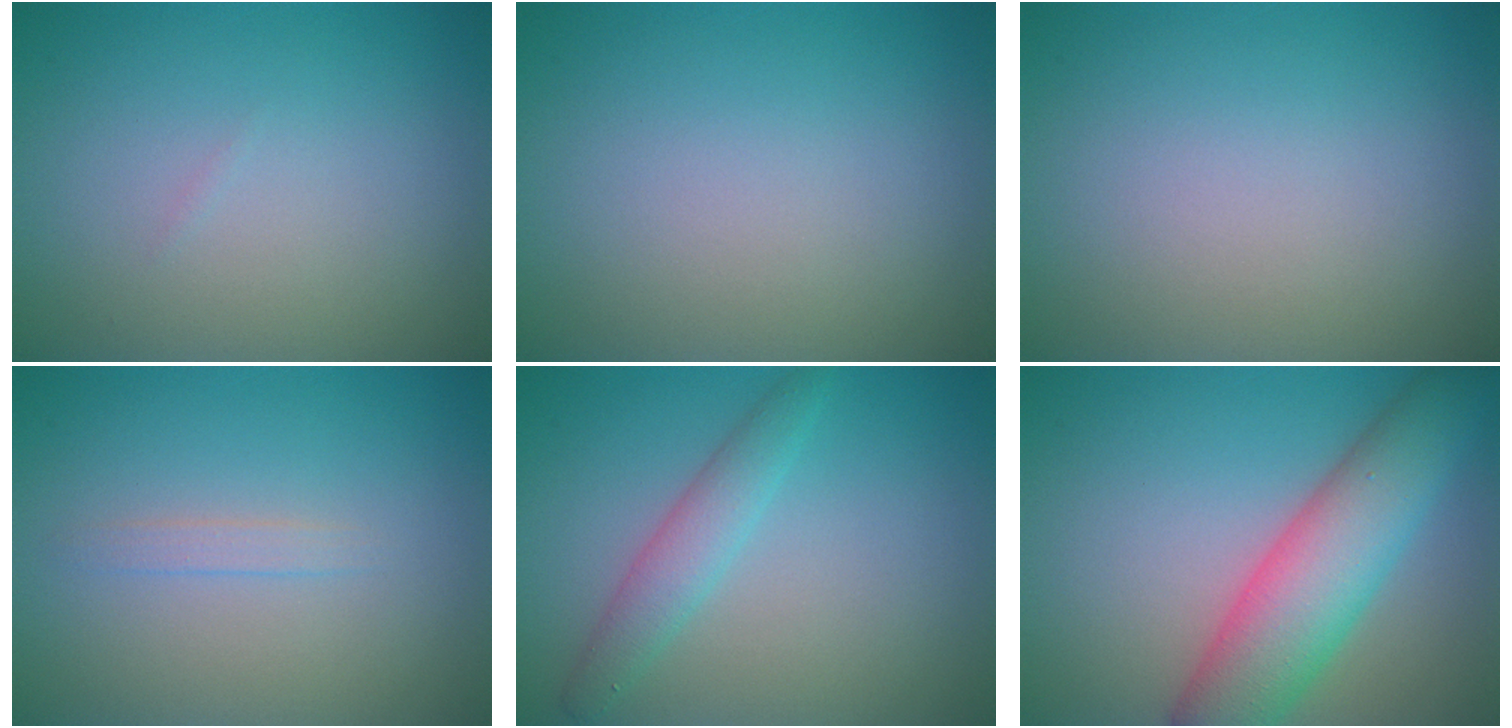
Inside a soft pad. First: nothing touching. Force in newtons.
{"total": 0.0}
{"total": 0.0}
{"total": 0.9, "press": 0.8, "slide": 0.1}
{"total": 2.6, "press": 2.6, "slide": 0.1}
{"total": 7.7, "press": 7.7, "slide": 0.2}